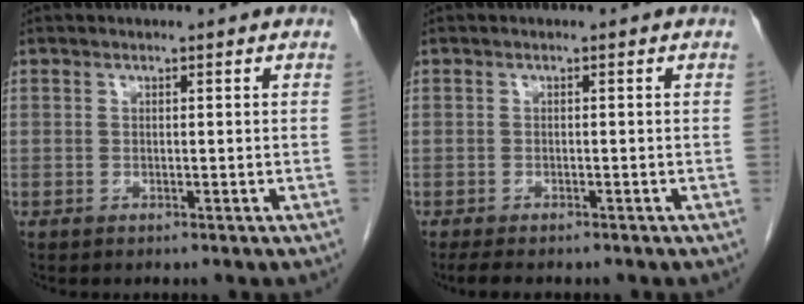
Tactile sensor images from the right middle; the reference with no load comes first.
{"total": 4.1, "force": [-3.3, 1.2, 2.1], "torque": [-0.030, -0.011, -0.044]}